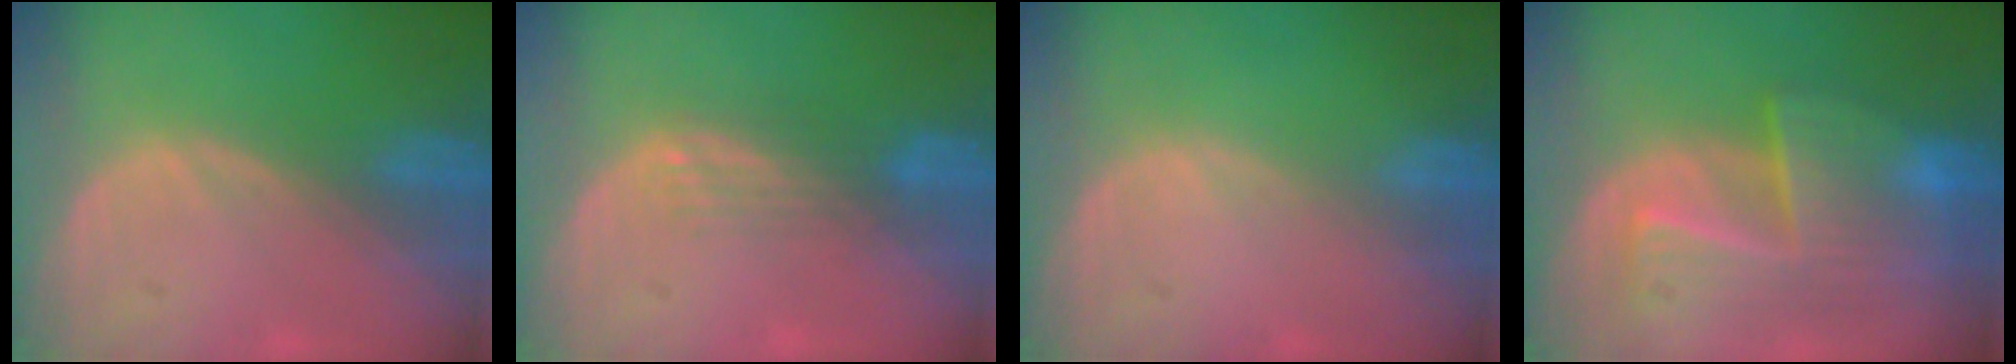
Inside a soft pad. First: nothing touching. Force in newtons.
{"total": 3.1, "press": 2.6, "slide": 1.7}
{"total": 0.0}
{"total": 8.7, "press": 8.1, "slide": 3.1}